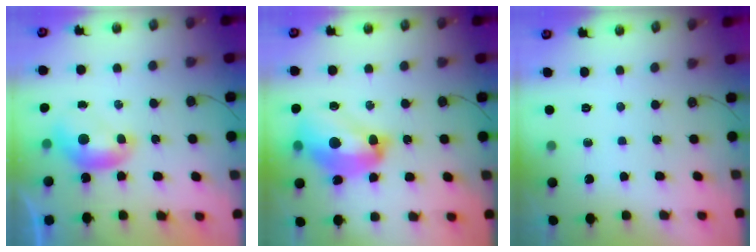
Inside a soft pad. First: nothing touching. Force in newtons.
{"total": 10.9, "press": 10.7, "slide": 1.7}
{"total": 0.0}